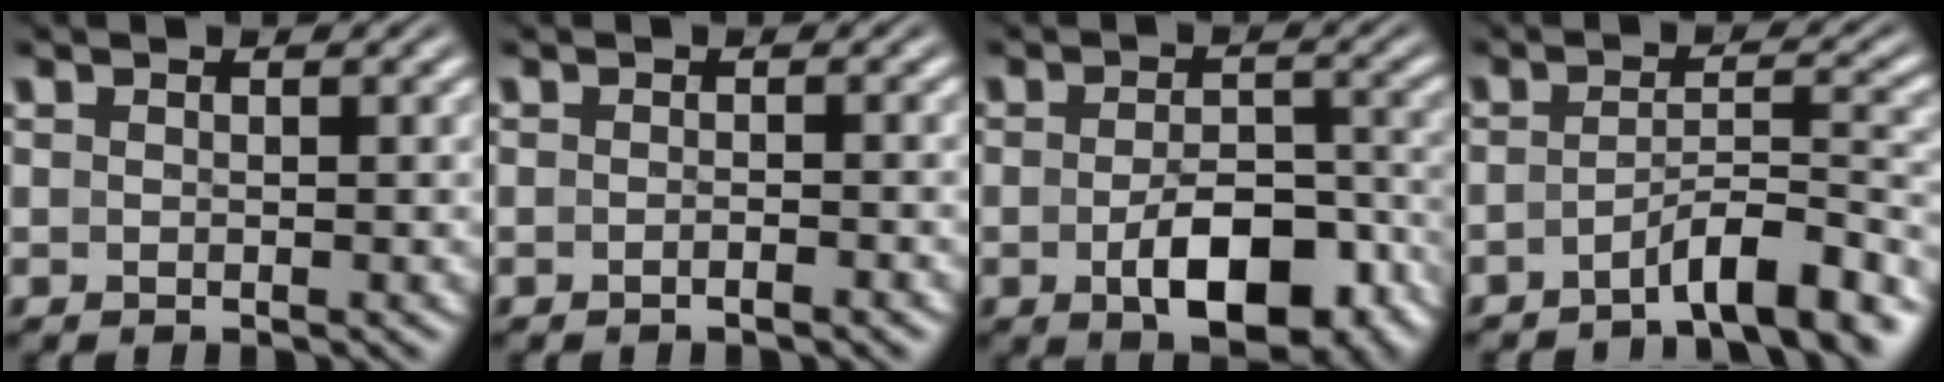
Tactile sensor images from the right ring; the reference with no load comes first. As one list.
[{"total": 0.9, "force": [-0.8, -0.3, 0.2], "torque": [-0.003, 0.006, -0.018]}, {"total": 7.1, "force": [-3.6, 2.9, 5.3], "torque": [-0.072, -0.018, -0.048]}, {"total": 5.3, "force": [-4.2, 0.8, 3.2], "torque": [-0.036, -0.008, -0.061]}]